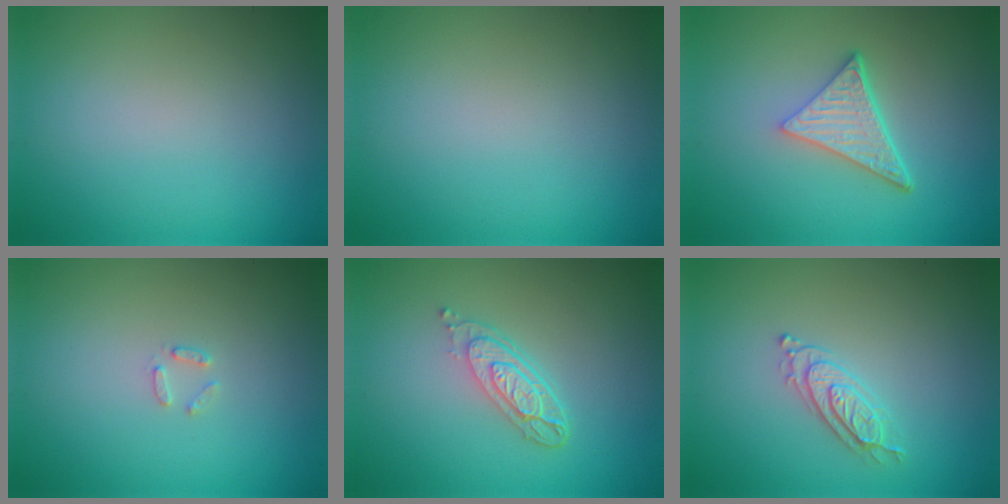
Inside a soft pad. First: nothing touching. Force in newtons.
{"total": 0.0}
{"total": 4.8, "press": 3.3, "slide": 3.4}
{"total": 1.0, "press": 1.0, "slide": 0.2}
{"total": 3.8, "press": 2.8, "slide": 2.6}
{"total": 2.2, "press": 2.2, "slide": 0.3}